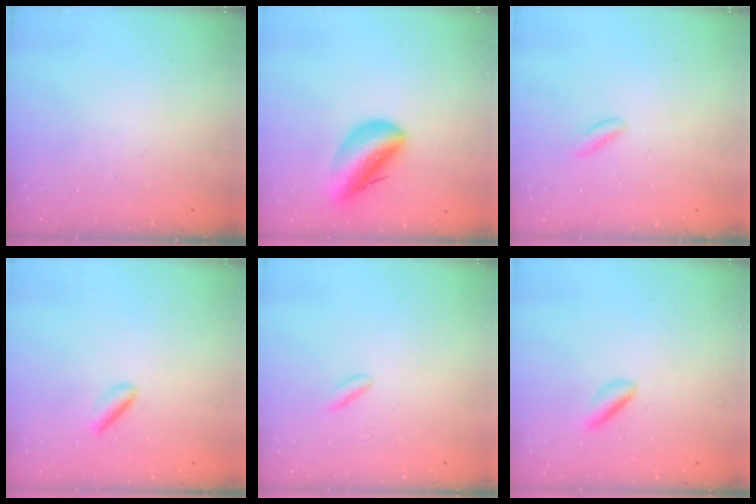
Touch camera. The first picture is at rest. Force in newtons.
{"total": 10.4, "press": 10.0, "slide": 2.7}
{"total": 1.4, "press": 1.3, "slide": 0.5}
{"total": 2.2, "press": 2.1, "slide": 0.8}
{"total": 1.7, "press": 1.4, "slide": 0.9}
{"total": 2.5, "press": 2.3, "slide": 0.9}